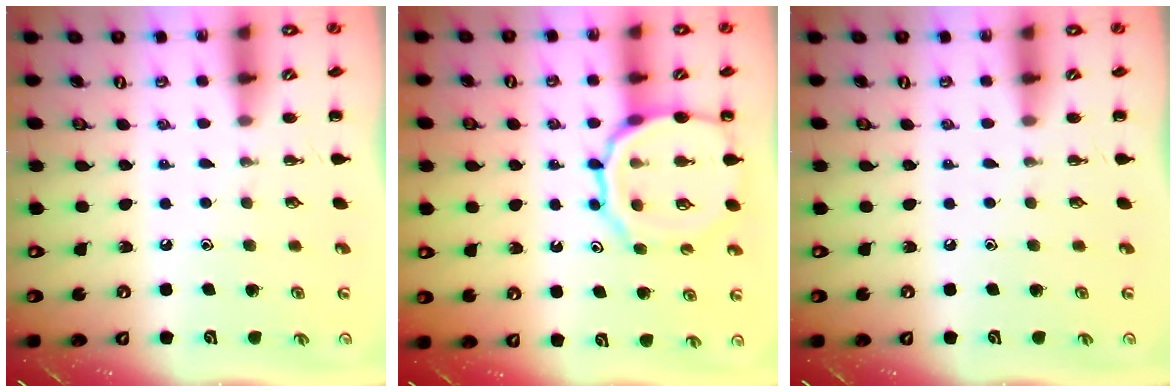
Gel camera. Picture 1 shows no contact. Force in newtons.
{"total": 14.3, "press": 14.3, "slide": 1.3}
{"total": 0.0}